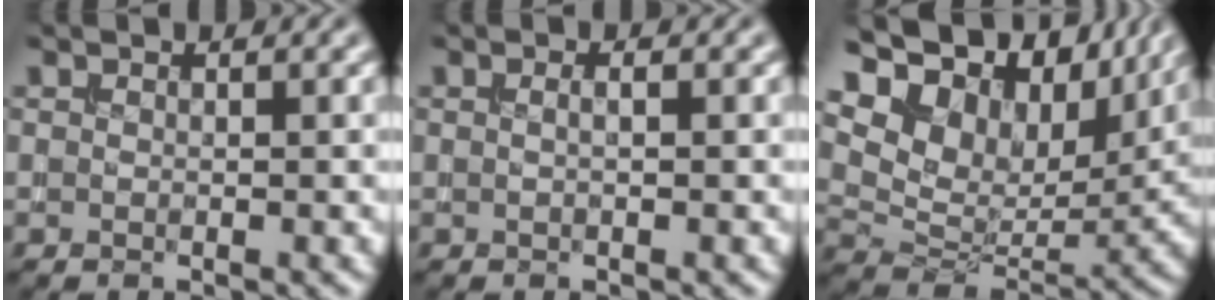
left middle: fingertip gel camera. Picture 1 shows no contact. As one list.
[{"total": 0.8, "force": [0.2, 0.1, 0.7], "torque": [-0.007, -0.005, 0.000]}, {"total": 14.9, "force": [9.1, 8.6, 8.1], "torque": [-0.174, 0.039, 0.147]}]